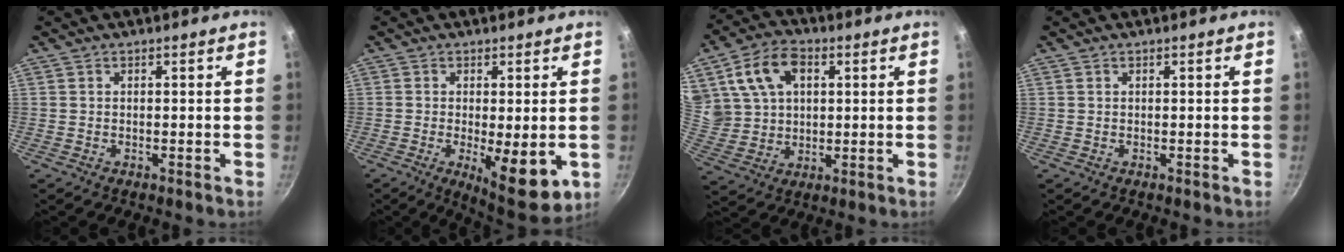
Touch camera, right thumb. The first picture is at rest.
{"total": 10.5, "force": [-2.0, 3.4, 9.7], "torque": [-0.129, -0.011, -0.015]}
{"total": 14.1, "force": [4.7, 10.3, 8.5], "torque": [-0.144, -0.001, 0.093]}
{"total": 0.0}